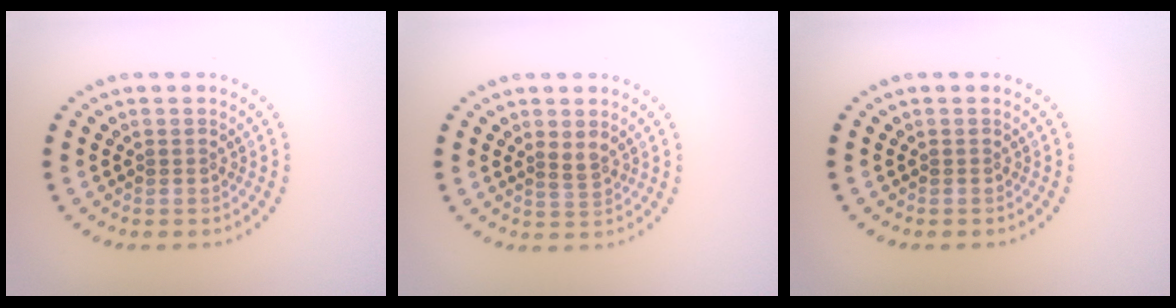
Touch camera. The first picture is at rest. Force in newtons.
{"total": 1.3, "press": 1.0, "slide": 0.8}
{"total": 0.0}